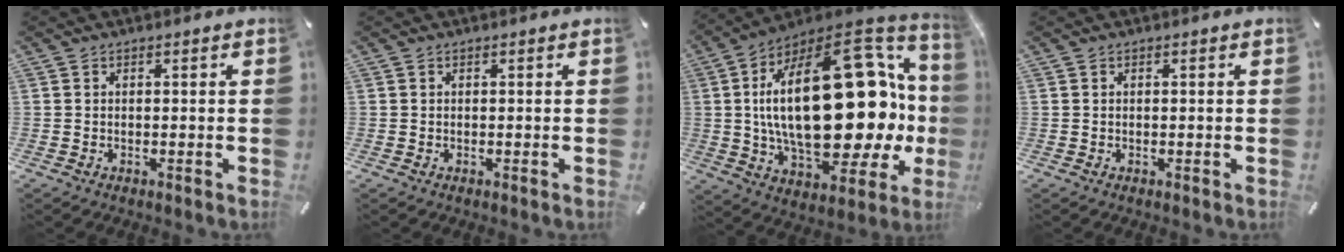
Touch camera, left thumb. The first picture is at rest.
{"total": 0.0}
{"total": 38.6, "force": [1.9, 18.3, 34.0], "torque": [-0.601, -0.041, 0.042]}
{"total": 0.0}